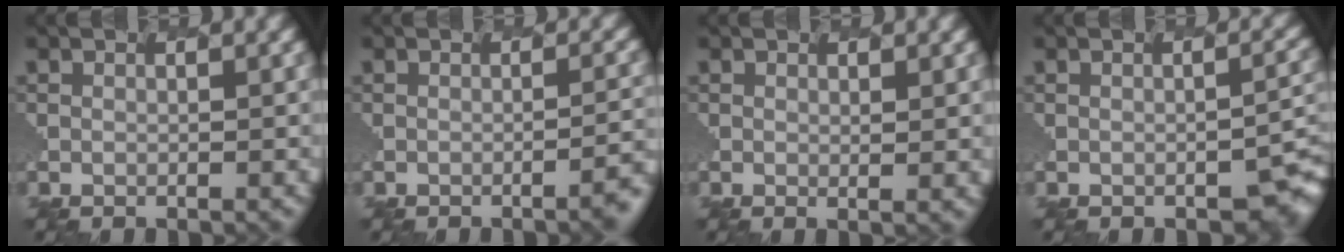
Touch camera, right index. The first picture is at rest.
{"total": 3.2, "force": [-1.4, 1.1, 2.7], "torque": [-0.024, -0.003, -0.015]}
{"total": 0.6, "force": [0.0, -0.2, 0.6], "torque": [-0.016, -0.002, 0.003]}
{"total": 4.7, "force": [-1.8, 1.8, 3.9], "torque": [-0.050, -0.009, -0.011]}